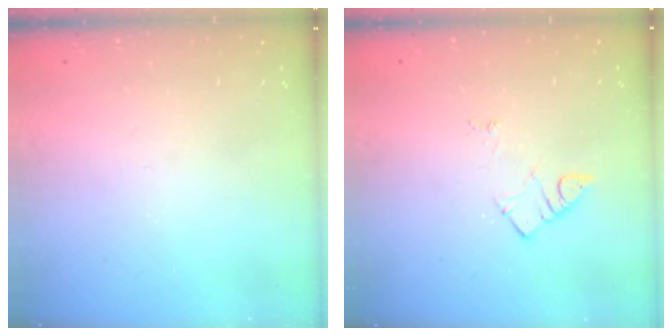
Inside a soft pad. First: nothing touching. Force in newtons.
{"total": 3.8, "press": 3.8, "slide": 0.5}